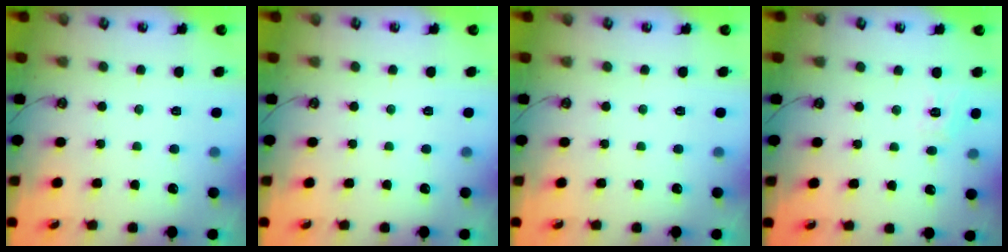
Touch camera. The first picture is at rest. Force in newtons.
{"total": 0.0}
{"total": 0.0}
{"total": 4.8, "press": 4.8, "slide": 0.7}